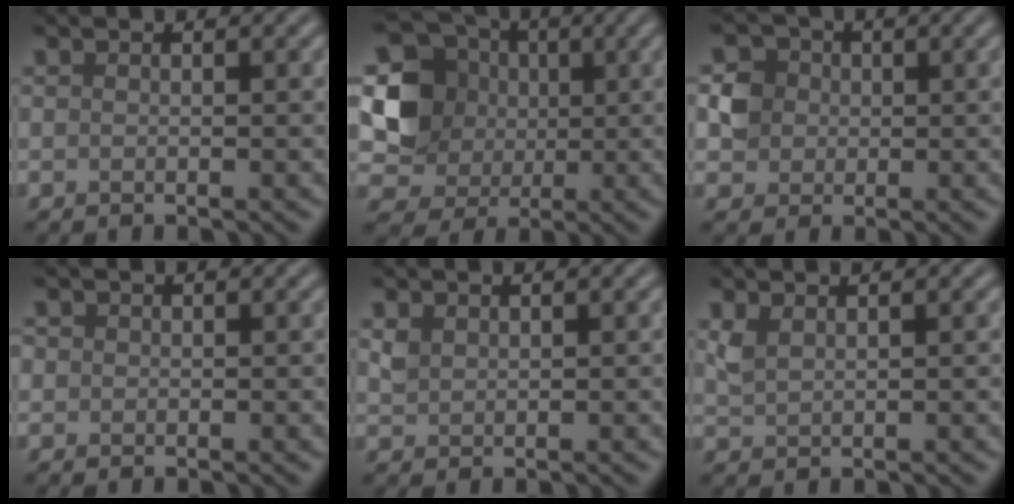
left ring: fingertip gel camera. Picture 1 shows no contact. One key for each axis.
{"total": 6.9, "fx": 0.9, "fy": 6.2, "fz": 2.9, "tx": -0.060, "ty": -0.002, "tz": 0.011}
{"total": 2.8, "fx": 0.2, "fy": 2.7, "fz": 0.7, "tx": -0.001, "ty": 0.005, "tz": 0.005}
{"total": 0.8, "fx": 0.2, "fy": 0.8, "fz": 0.1, "tx": 0.004, "ty": 0.000, "tz": -0.002}
{"total": 1.1, "fx": 0.7, "fy": 0.8, "fz": 0.4, "tx": -0.010, "ty": 0.001, "tz": 0.017}
{"total": 1.4, "fx": 1.0, "fy": 0.6, "fz": 0.8, "tx": -0.023, "ty": 0.000, "tz": 0.025}